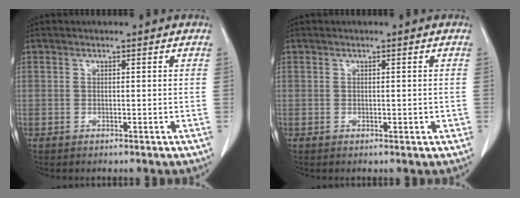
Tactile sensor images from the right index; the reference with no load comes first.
{"total": 1.1, "force": [-0.1, 0.6, 0.9], "torque": [-0.011, -0.001, 0.000]}